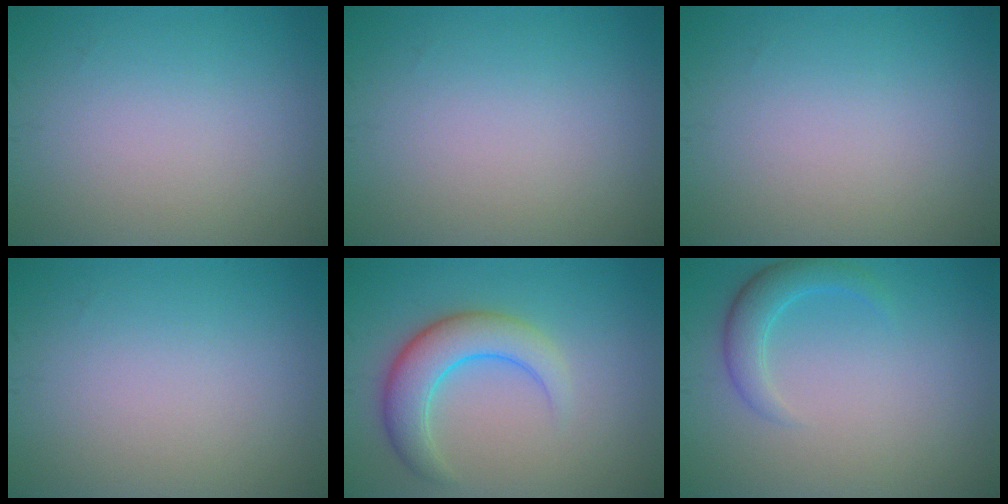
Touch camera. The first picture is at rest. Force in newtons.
{"total": 0.0}
{"total": 0.0}
{"total": 0.0}
{"total": 5.3, "press": 5.3, "slide": 0.1}
{"total": 2.7, "press": 2.7, "slide": 0.1}